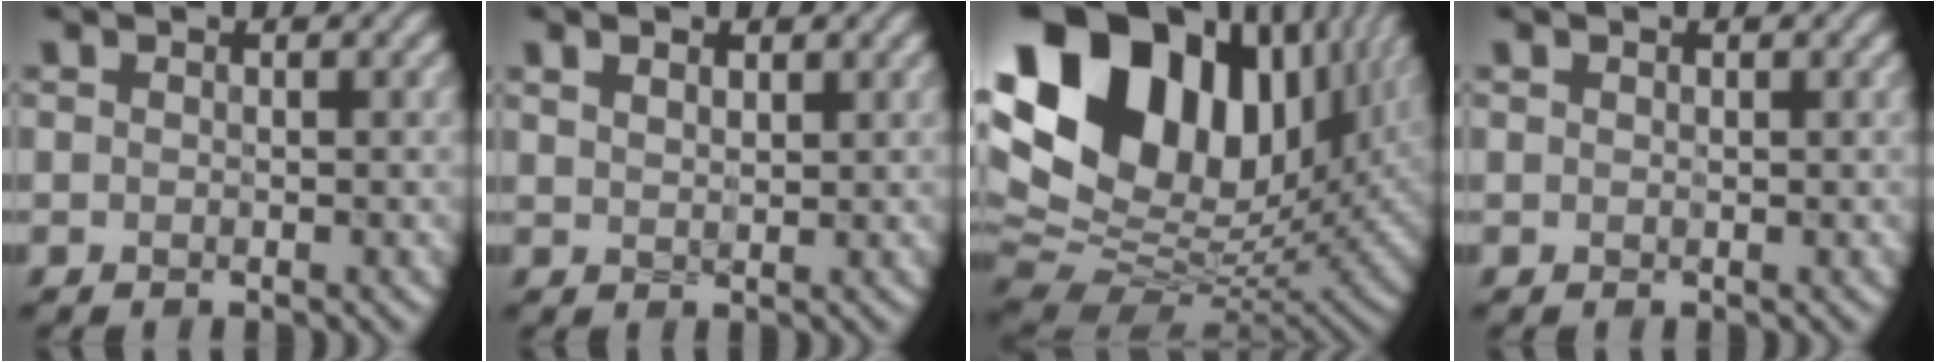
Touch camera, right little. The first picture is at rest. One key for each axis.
{"total": 1.7, "fx": 0.8, "fy": 0.9, "fz": 1.2, "tx": -0.024, "ty": 0.007, "tz": 0.013}
{"total": 20.0, "fx": 7.0, "fy": 13.2, "fz": 13.3, "tx": -0.282, "ty": 0.037, "tz": 0.133}
{"total": 0.0}